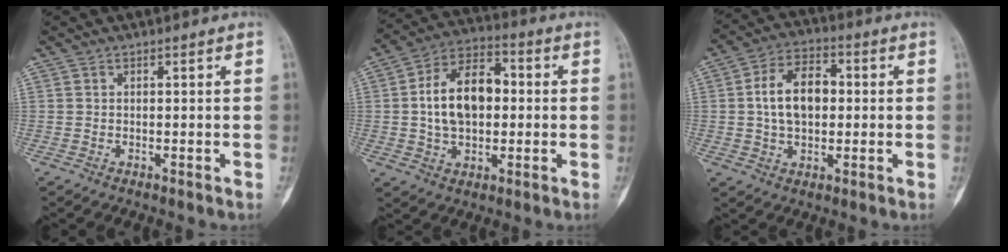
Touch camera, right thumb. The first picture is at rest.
{"total": 14.1, "force": [0.6, 8.9, 10.9], "torque": [-0.165, 0.023, 0.004]}
{"total": 10.8, "force": [0.7, 6.9, 8.2], "torque": [-0.128, 0.017, 0.007]}